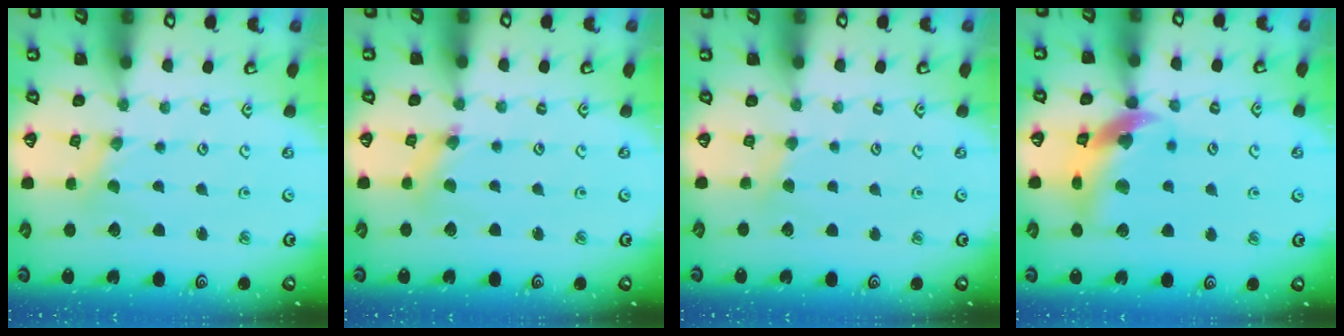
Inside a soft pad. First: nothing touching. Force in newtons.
{"total": 2.3, "press": 2.3, "slide": 0.4}
{"total": 2.9, "press": 2.8, "slide": 0.4}
{"total": 13.4, "press": 13.3, "slide": 1.8}